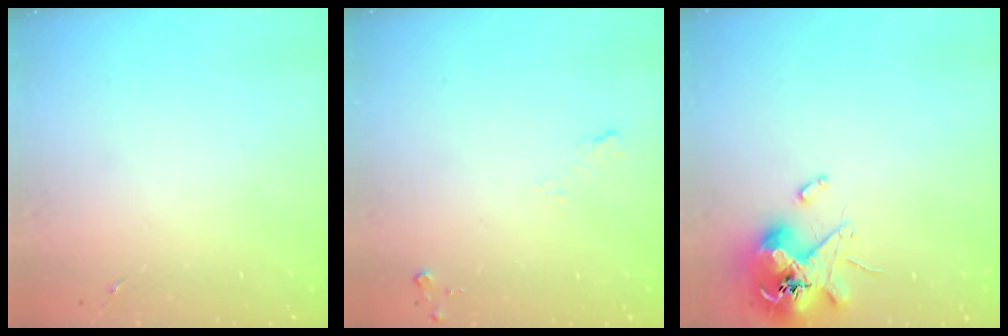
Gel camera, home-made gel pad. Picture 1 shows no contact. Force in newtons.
{"total": 5.2, "press": 5.2, "slide": 0.7}
{"total": 11.5, "press": 11.3, "slide": 1.8}